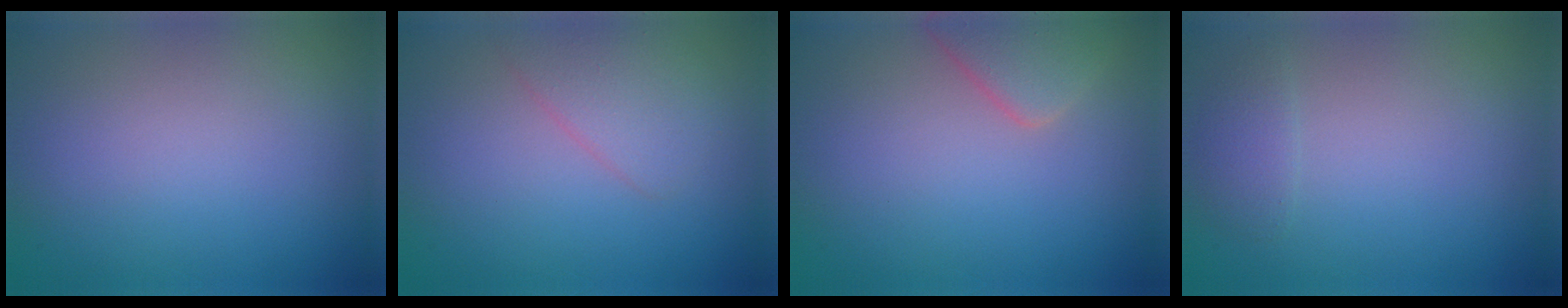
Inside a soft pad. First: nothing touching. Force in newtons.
{"total": 2.3, "press": 2.3, "slide": 0.0}
{"total": 2.8, "press": 2.8, "slide": 0.4}
{"total": 1.1, "press": 1.1, "slide": 0.0}